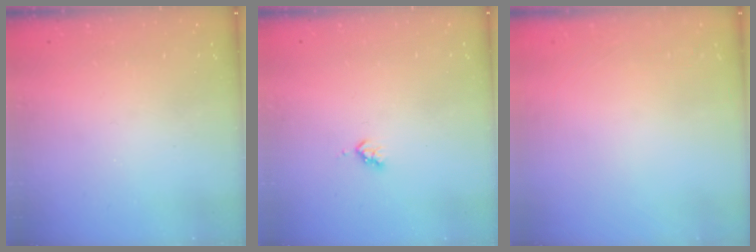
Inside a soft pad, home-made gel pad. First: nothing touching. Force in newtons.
{"total": 3.1, "press": 3.0, "slide": 0.5}
{"total": 0.0}